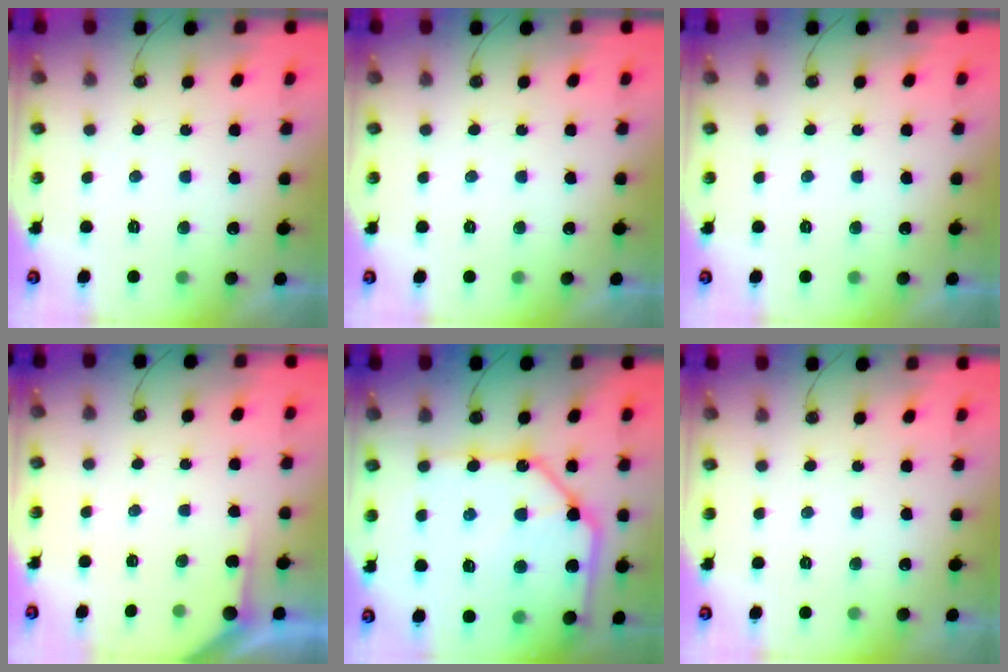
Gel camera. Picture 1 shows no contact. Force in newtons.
{"total": 0.0}
{"total": 0.0}
{"total": 2.3, "press": 2.3, "slide": 0.2}
{"total": 21.9, "press": 21.8, "slide": 2.1}
{"total": 0.0}